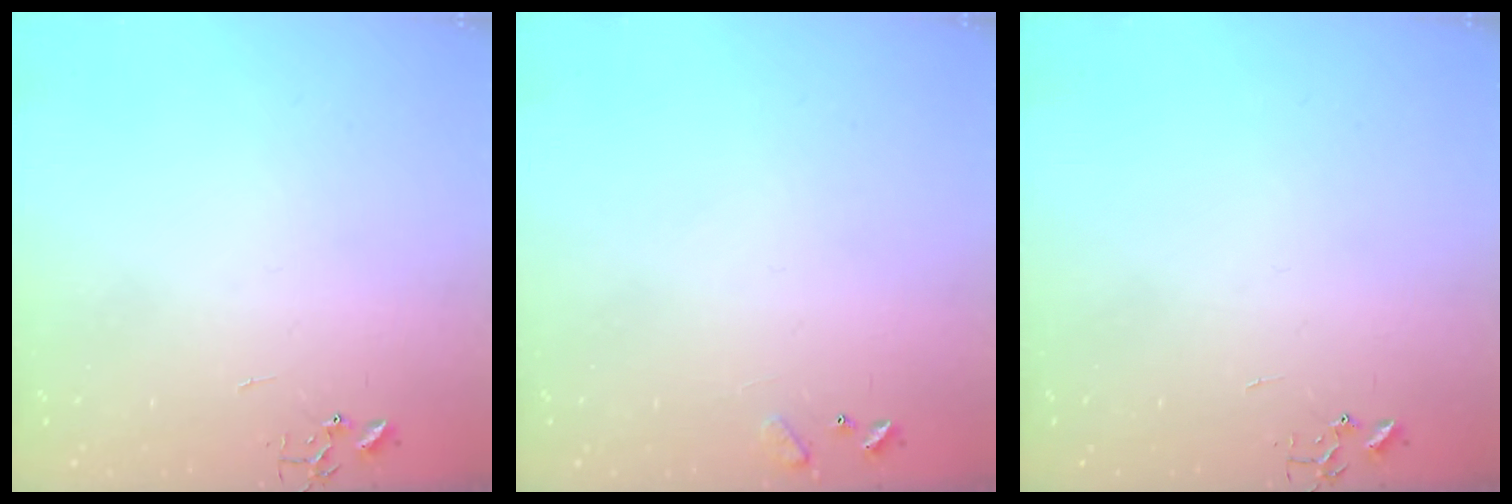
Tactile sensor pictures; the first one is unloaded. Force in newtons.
{"total": 6.4, "press": 6.4, "slide": 0.5}
{"total": 0.0}